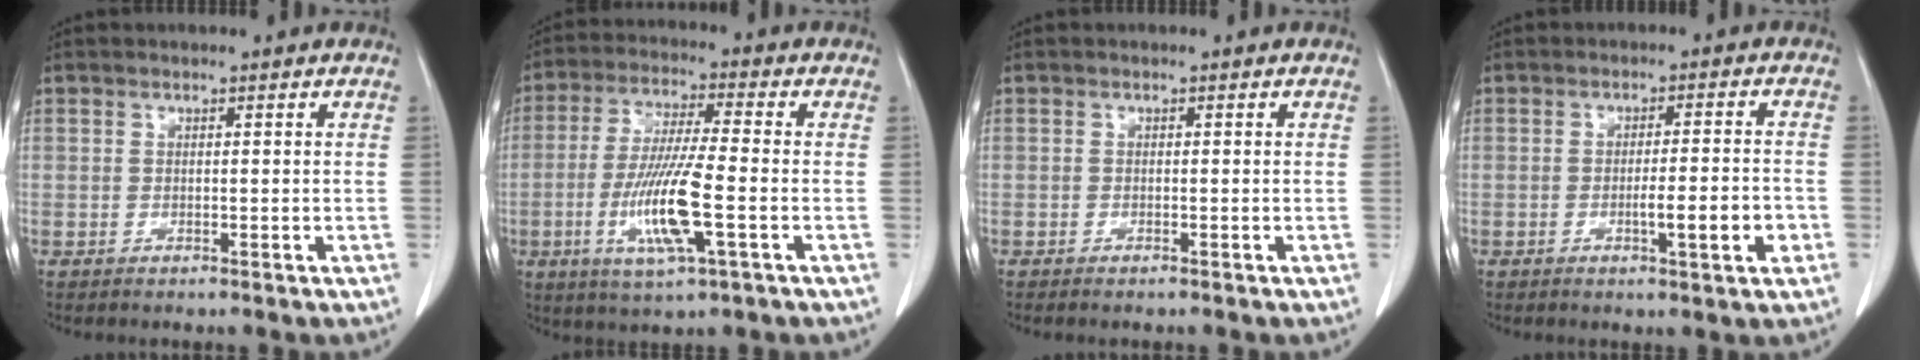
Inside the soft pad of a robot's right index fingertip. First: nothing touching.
{"total": 11.9, "force": [-3.3, 0.8, 11.4], "torque": [-0.229, -0.015, -0.063]}
{"total": 1.0, "force": [-0.8, 0.0, 0.6], "torque": [-0.013, -0.002, -0.010]}
{"total": 5.8, "force": [-2.0, 0.4, 5.4], "torque": [-0.080, -0.003, -0.025]}